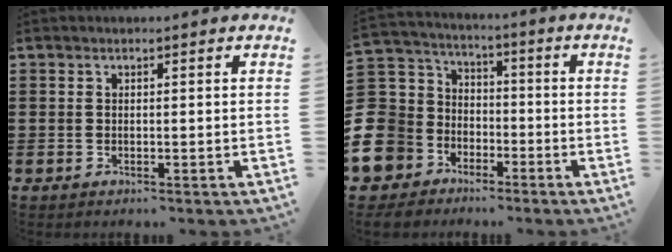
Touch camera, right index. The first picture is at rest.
{"total": 12.5, "force": [-6.7, 10.2, 2.7], "torque": [-0.117, 0.017, -0.128]}